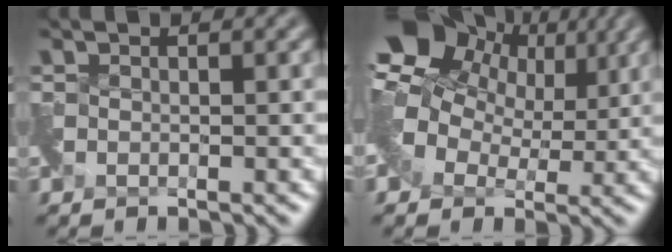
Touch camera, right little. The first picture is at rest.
{"total": 9.9, "force": [4.5, 6.6, 5.8], "torque": [-0.107, 0.030, 0.073]}